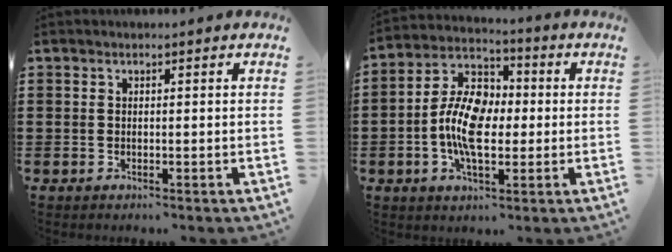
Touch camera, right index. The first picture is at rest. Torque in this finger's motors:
{"motor_torque": [2.14, 0.00, 1.05, 0.21]}